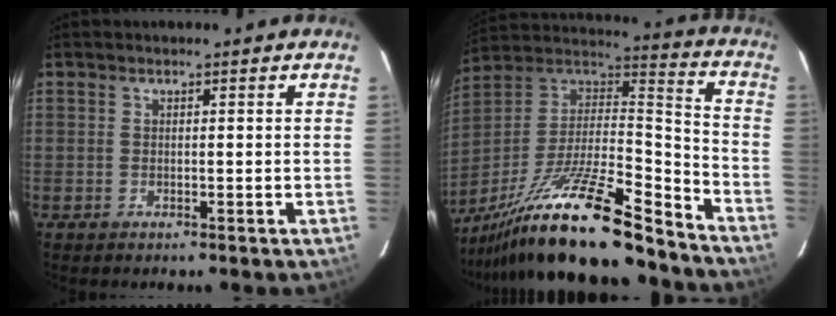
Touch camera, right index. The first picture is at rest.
{"total": 26.0, "force": [-20.4, 3.6, 15.8], "torque": [-0.277, -0.007, -0.357]}